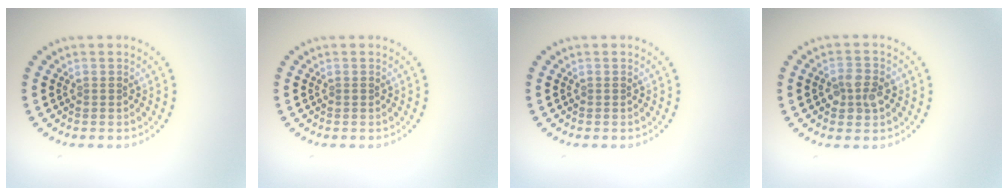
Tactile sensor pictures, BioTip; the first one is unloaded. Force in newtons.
{"total": 0.0}
{"total": 0.0}
{"total": 2.5, "press": 2.5, "slide": 0.5}